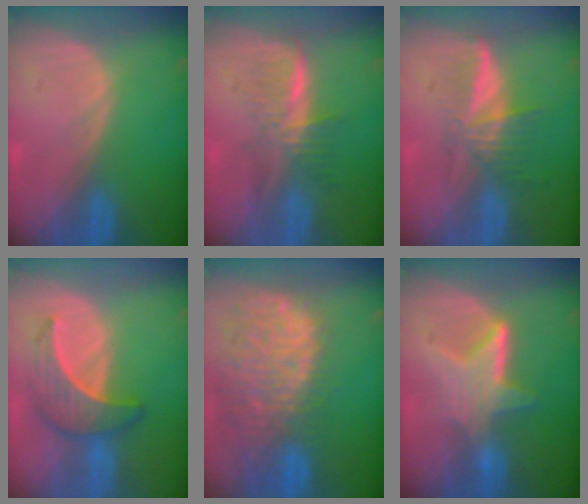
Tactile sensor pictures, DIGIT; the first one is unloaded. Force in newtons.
{"total": 5.9, "press": 5.6, "slide": 2.0}
{"total": 6.0, "press": 5.5, "slide": 2.4}
{"total": 6.6, "press": 6.5, "slide": 1.0}
{"total": 14.0, "press": 11.5, "slide": 8.0}
{"total": 6.7, "press": 6.1, "slide": 2.7}